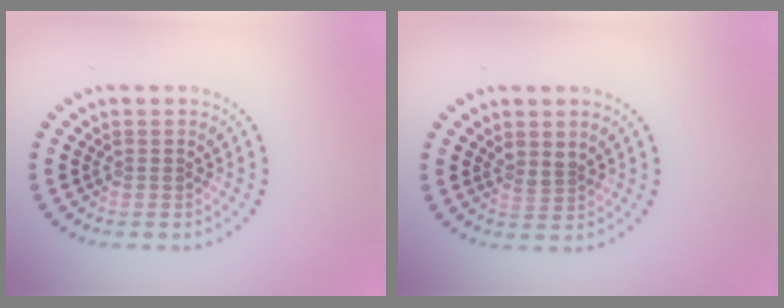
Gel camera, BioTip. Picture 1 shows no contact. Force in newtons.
{"total": 1.5, "press": 1.1, "slide": 1.0}